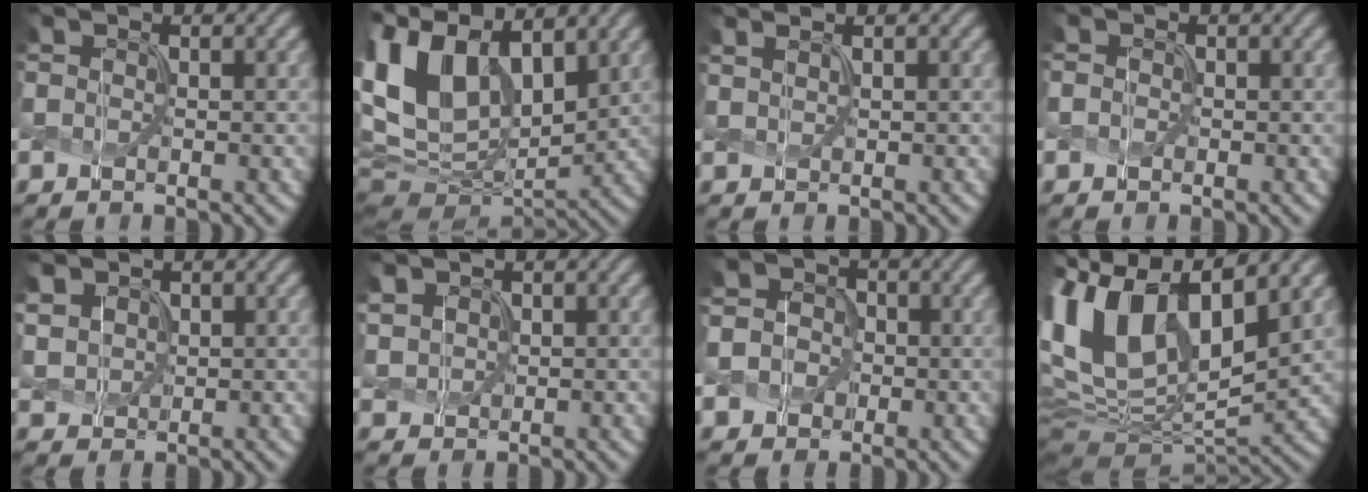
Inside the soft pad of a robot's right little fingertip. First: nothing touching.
{"total": 13.9, "force": [5.6, 7.9, 10.0], "torque": [-0.219, 0.022, 0.099]}
{"total": 2.1, "force": [1.4, 0.7, 1.3], "torque": [-0.019, 0.006, 0.007]}
{"total": 0.6, "force": [-0.2, 0.5, 0.3], "torque": [-0.007, -0.001, -0.006]}
{"total": 2.8, "force": [1.6, 1.9, 1.2], "torque": [-0.046, 0.000, 0.039]}
{"total": 1.8, "force": [1.3, 1.1, 0.7], "torque": [-0.027, 0.004, 0.033]}
{"total": 3.9, "force": [-0.3, 3.5, 1.5], "torque": [-0.004, 0.019, -0.027]}
{"total": 14.4, "force": [3.1, 8.0, 11.6], "torque": [-0.241, 0.018, 0.059]}